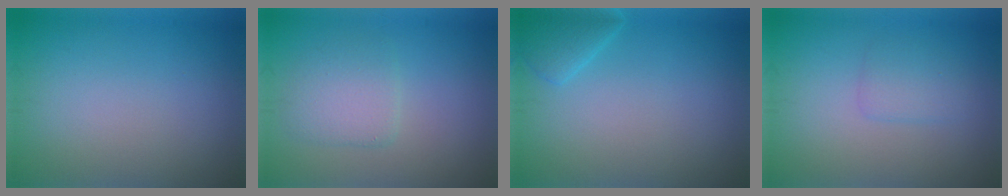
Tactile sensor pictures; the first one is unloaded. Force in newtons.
{"total": 2.9, "press": 2.9, "slide": 0.3}
{"total": 2.0, "press": 2.0, "slide": 0.1}
{"total": 1.8, "press": 1.8, "slide": 0.0}